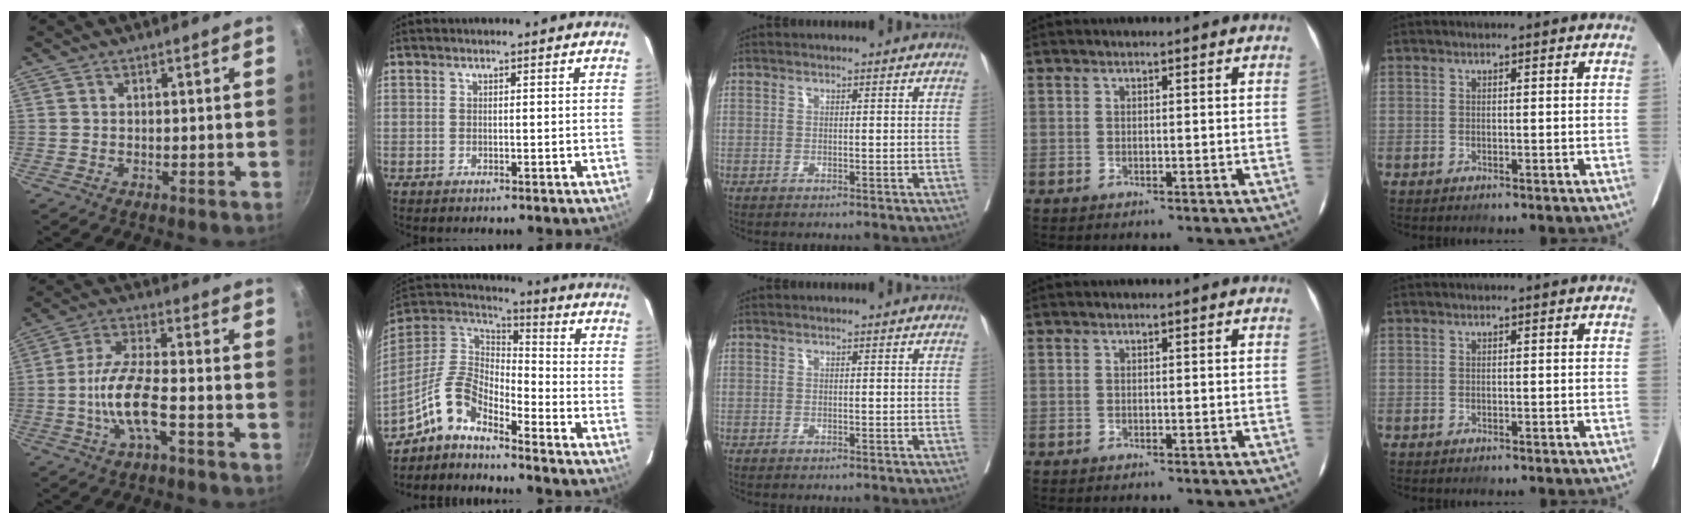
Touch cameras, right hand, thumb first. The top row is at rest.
{"thumb": {"total": 10.5, "force": [-3.0, 3.4, 9.5], "torque": [-0.200, 0.030, -0.057]}, "index": {"total": 9.1, "force": [-7.1, 2.7, 5.1], "torque": [-0.123, 0.028, -0.141]}}